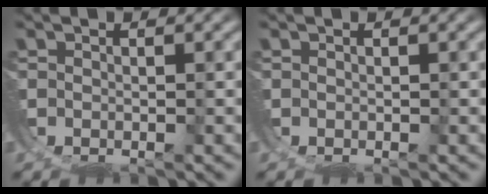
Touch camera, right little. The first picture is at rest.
{"total": 0.0}